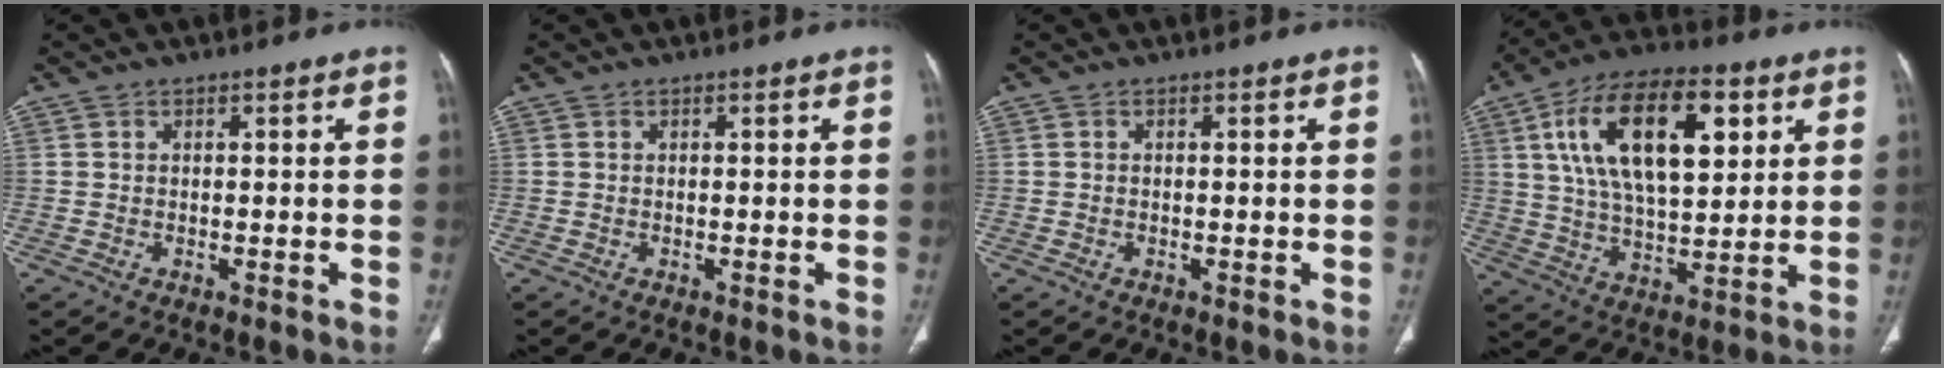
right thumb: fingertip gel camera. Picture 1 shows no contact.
{"total": 0.0}
{"total": 0.0}
{"total": 21.3, "force": [7.2, 10.3, 17.2], "torque": [-0.279, -0.009, 0.123]}